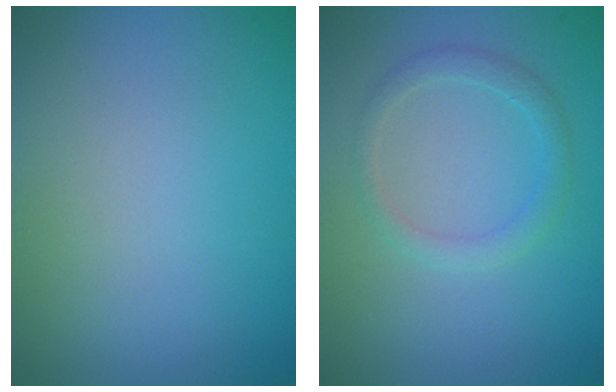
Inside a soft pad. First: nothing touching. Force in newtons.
{"total": 1.6, "press": 1.6, "slide": 0.0}